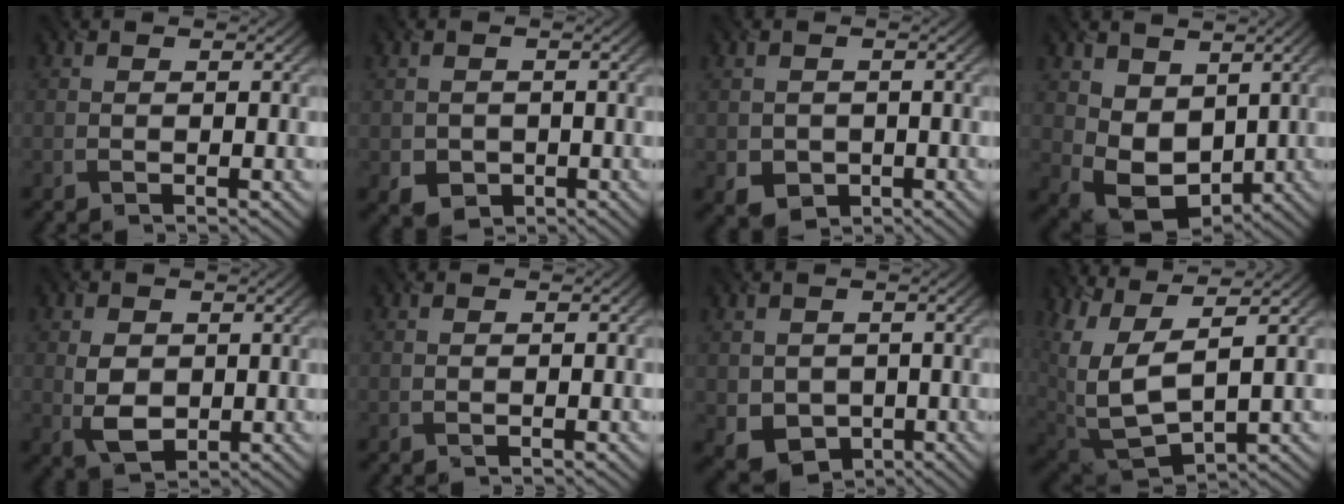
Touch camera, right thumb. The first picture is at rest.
{"total": 2.6, "force": [-0.6, 2.4, 0.8], "torque": [-0.028, -0.012, -0.009]}
{"total": 2.9, "force": [-0.6, 2.7, 1.0], "torque": [-0.034, -0.015, -0.007]}
{"total": 7.1, "force": [1.6, 5.3, 4.5], "torque": [-0.113, -0.021, 0.033]}
{"total": 4.4, "force": [0.1, 3.2, 3.0], "torque": [-0.065, -0.006, 0.005]}
{"total": 0.0}
{"total": 4.4, "force": [-0.4, 3.9, 2.0], "torque": [-0.062, -0.021, -0.004]}
{"total": 13.3, "force": [3.7, 6.5, 10.9], "torque": [-0.271, -0.020, 0.099]}